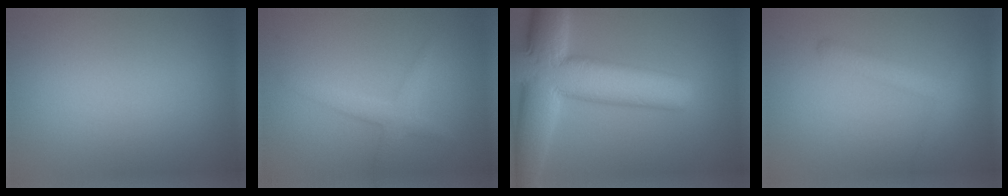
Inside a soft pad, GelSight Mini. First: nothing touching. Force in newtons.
{"total": 2.3, "press": 2.3, "slide": 0.1}
{"total": 12.3, "press": 12.3, "slide": 0.6}
{"total": 2.4, "press": 2.4, "slide": 0.1}